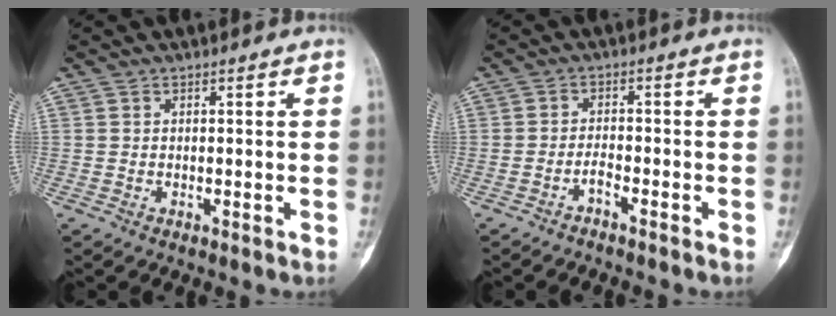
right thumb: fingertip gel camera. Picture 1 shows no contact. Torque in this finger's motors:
{"motor_torque": [-0.60, -0.40, -0.06, 0.14, -0.02]}